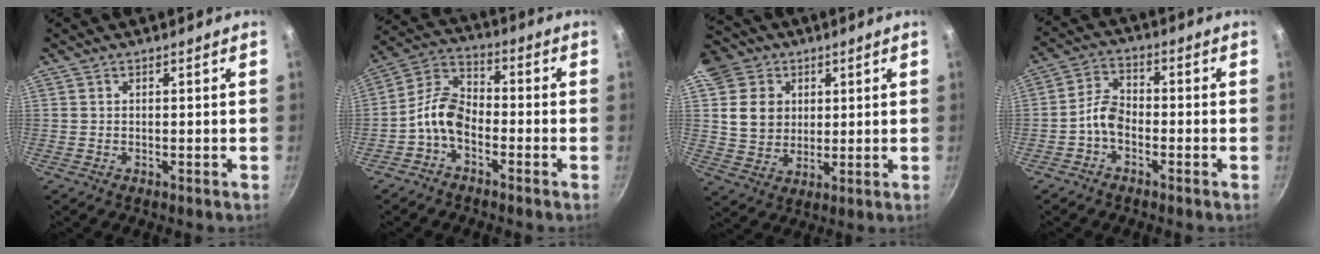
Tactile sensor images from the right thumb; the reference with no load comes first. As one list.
[{"total": 8.2, "force": [-3.3, 4.9, 5.6], "torque": [-0.104, 0.047, -0.082]}, {"total": 12.3, "force": [3.9, 10.6, 4.9], "torque": [-0.063, -0.002, 0.072]}, {"total": 5.0, "force": [-2.3, 3.0, 3.3], "torque": [-0.057, 0.033, -0.055]}]